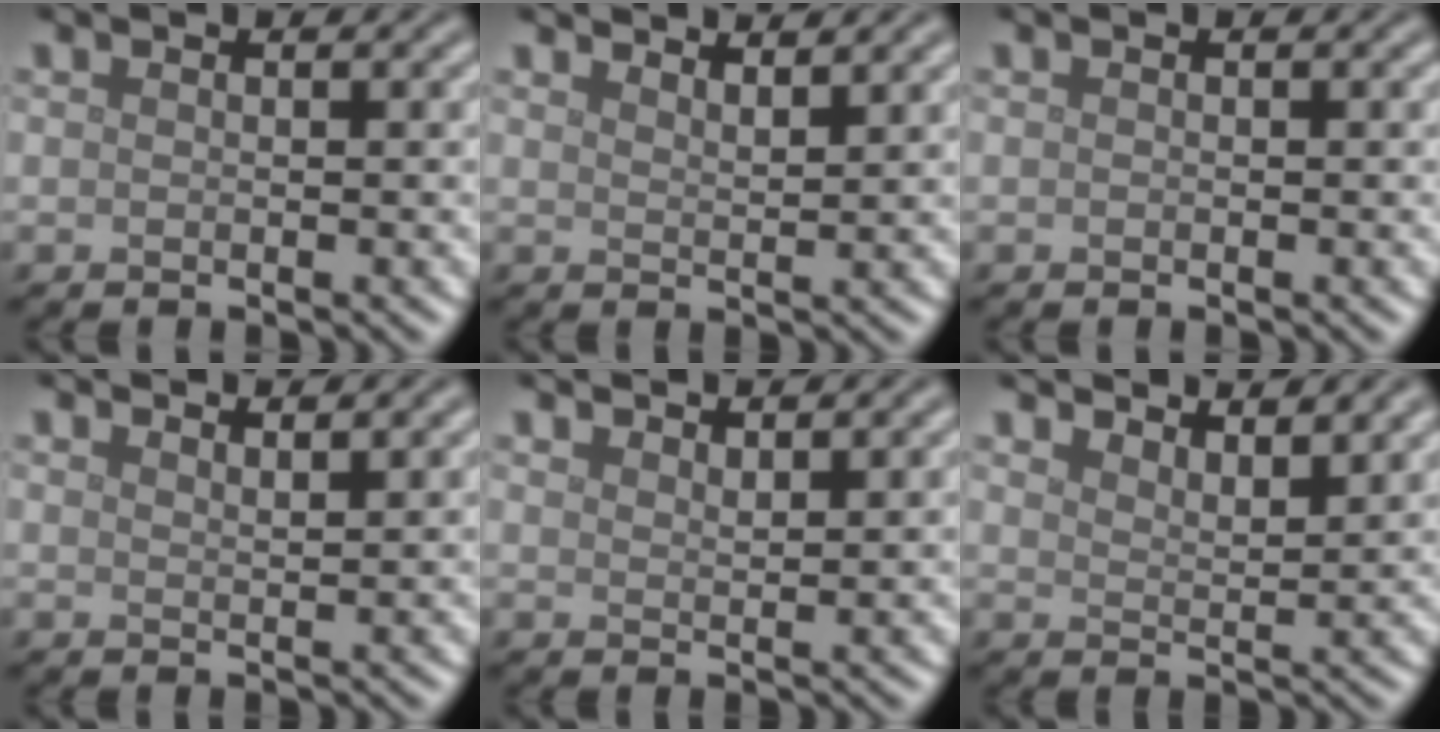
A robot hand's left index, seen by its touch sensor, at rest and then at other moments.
{"total": 3.5, "force": [3.2, 0.7, 1.2], "torque": [-0.005, 0.011, 0.036]}
{"total": 0.0}
{"total": 2.5, "force": [2.3, 0.5, 0.9], "torque": [-0.002, 0.009, 0.023]}
{"total": 2.6, "force": [2.4, 0.3, 0.8], "torque": [-0.009, 0.003, 0.040]}
{"total": 5.9, "force": [5.3, 1.2, 2.1], "torque": [-0.022, 0.007, 0.062]}